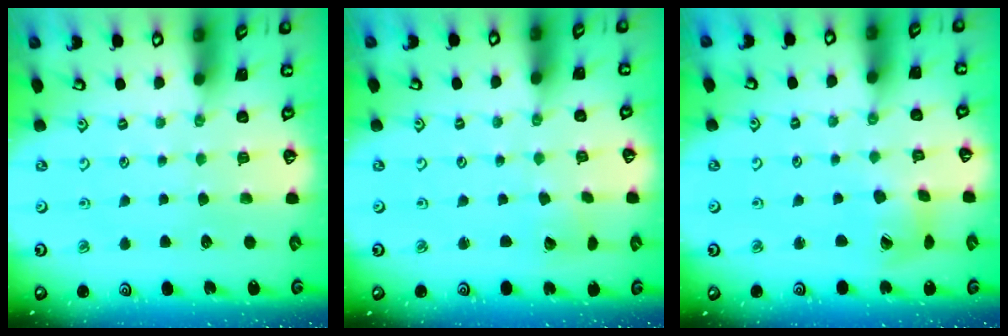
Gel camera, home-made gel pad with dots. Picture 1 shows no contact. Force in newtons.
{"total": 3.0, "press": 3.0, "slide": 0.2}
{"total": 6.7, "press": 6.6, "slide": 0.8}